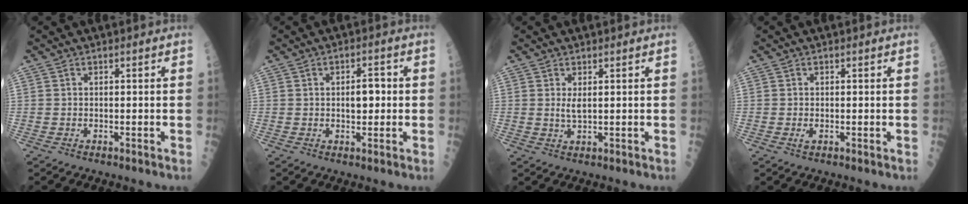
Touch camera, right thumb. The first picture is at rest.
{"total": 4.0, "force": [0.2, 2.2, 3.4], "torque": [-0.038, 0.004, 0.002]}
{"total": 1.9, "force": [0.6, 0.6, 1.7], "torque": [-0.035, -0.008, 0.015]}
{"total": 1.0, "force": [-0.1, 0.6, 0.8], "torque": [-0.011, -0.001, -0.004]}